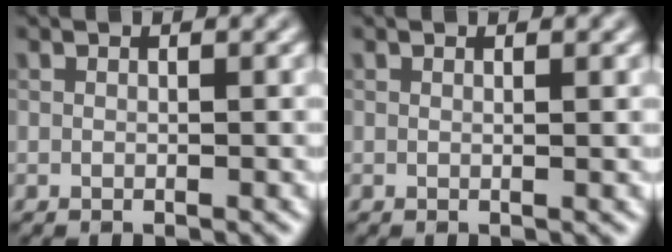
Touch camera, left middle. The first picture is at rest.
{"total": 0.9, "force": [0.3, 0.4, 0.7], "torque": [-0.002, 0.002, -0.002]}